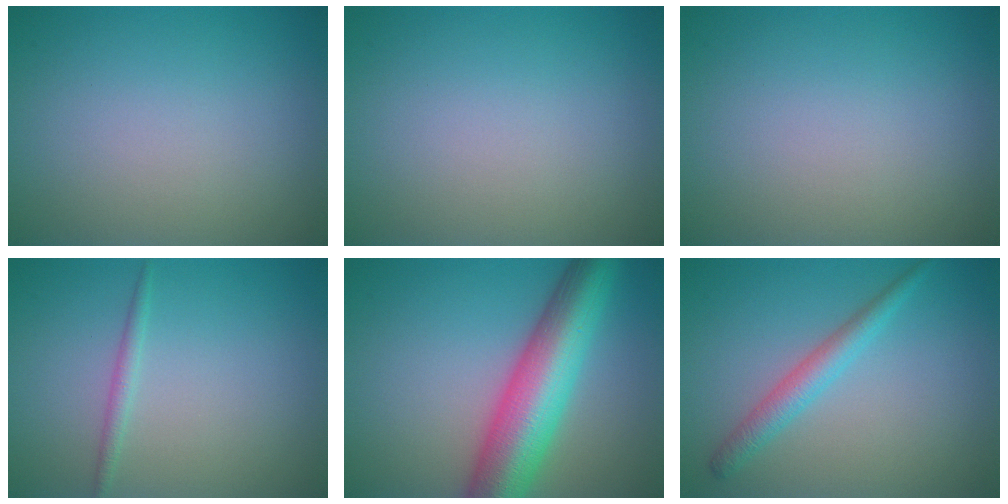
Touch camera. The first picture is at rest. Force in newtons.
{"total": 0.0}
{"total": 0.0}
{"total": 1.1, "press": 1.1, "slide": 0.1}
{"total": 9.9, "press": 9.9, "slide": 0.2}
{"total": 2.5, "press": 2.5, "slide": 0.0}